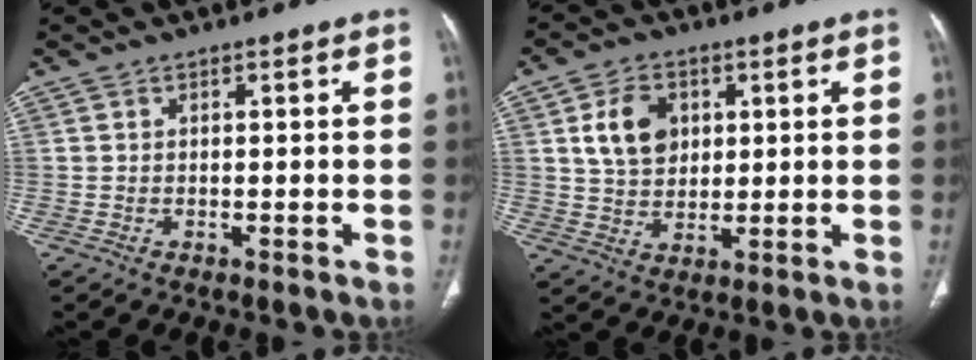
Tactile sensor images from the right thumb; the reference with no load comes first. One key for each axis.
{"total": 9.0, "fx": 2.7, "fy": 6.7, "fz": 5.3, "tx": -0.072, "ty": -0.008, "tz": 0.051}